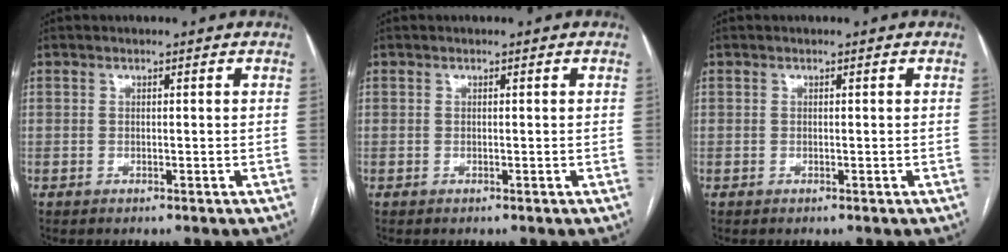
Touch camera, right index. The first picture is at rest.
{"total": 0.0}
{"total": 0.0}